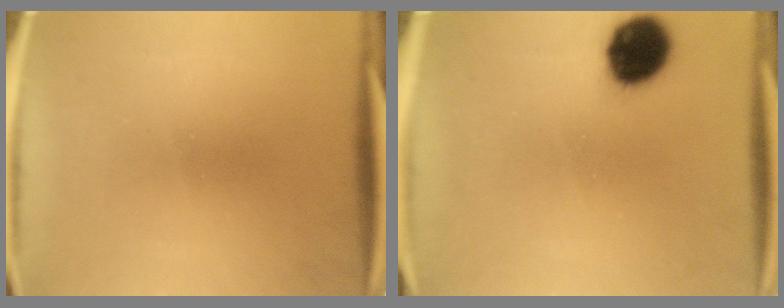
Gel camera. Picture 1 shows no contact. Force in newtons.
{"total": 12.1}